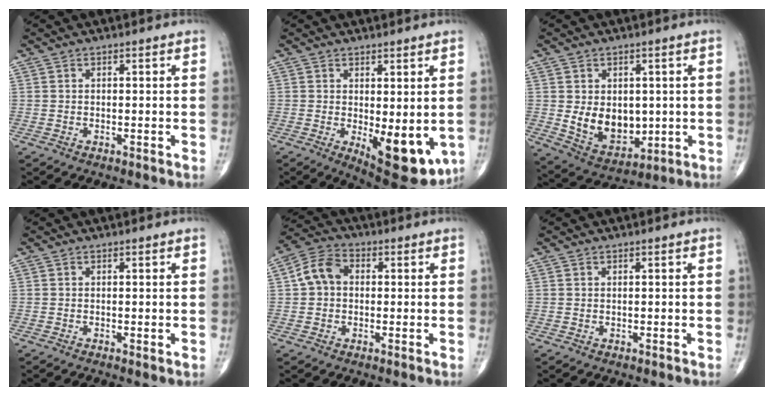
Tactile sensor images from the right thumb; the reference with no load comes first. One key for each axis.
{"total": 11.8, "fx": -1.9, "fy": 4.8, "fz": 10.6, "tx": -0.121, "ty": -0.026, "tz": -0.009}
{"total": 10.9, "fx": -0.1, "fy": 7.7, "fz": 7.7, "tx": -0.087, "ty": -0.018, "tz": 0.022}
{"total": 0.6, "fx": -0.1, "fy": 0.2, "fz": 0.6, "tx": -0.010, "ty": -0.004, "tz": -0.005}
{"total": 6.7, "fx": 0.5, "fy": 5.2, "fz": 4.2, "tx": -0.072, "ty": 0.021, "tz": 0.000}
{"total": 0.0}